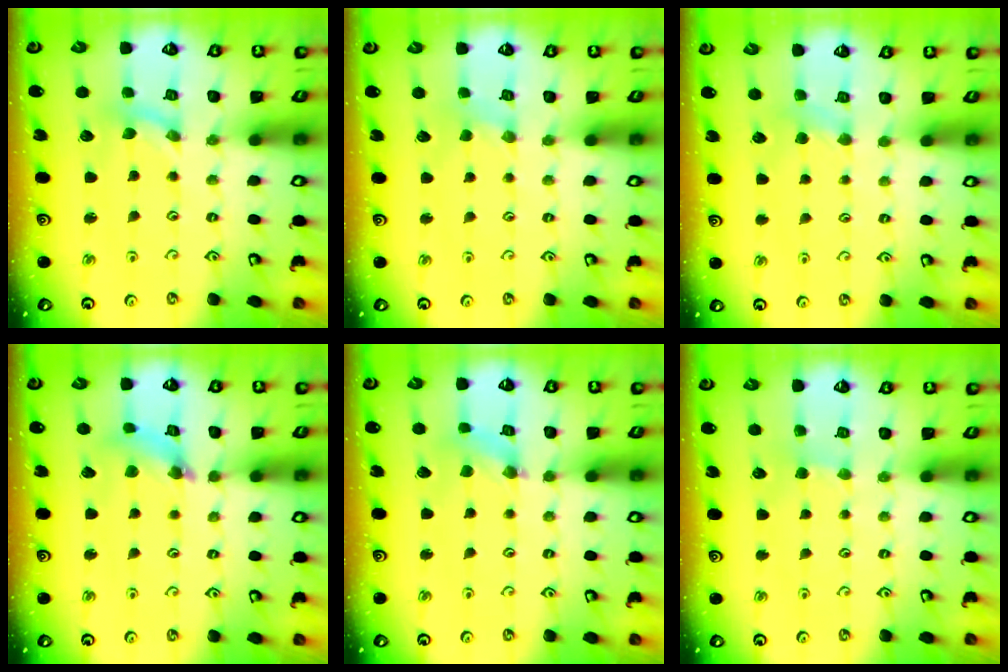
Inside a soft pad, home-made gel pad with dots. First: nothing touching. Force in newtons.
{"total": 0.6, "press": 0.6, "slide": 0.2}
{"total": 2.8, "press": 2.8, "slide": 0.6}
{"total": 5.7, "press": 5.7, "slide": 0.4}
{"total": 1.9, "press": 1.8, "slide": 0.3}
{"total": 2.0, "press": 2.0, "slide": 0.5}